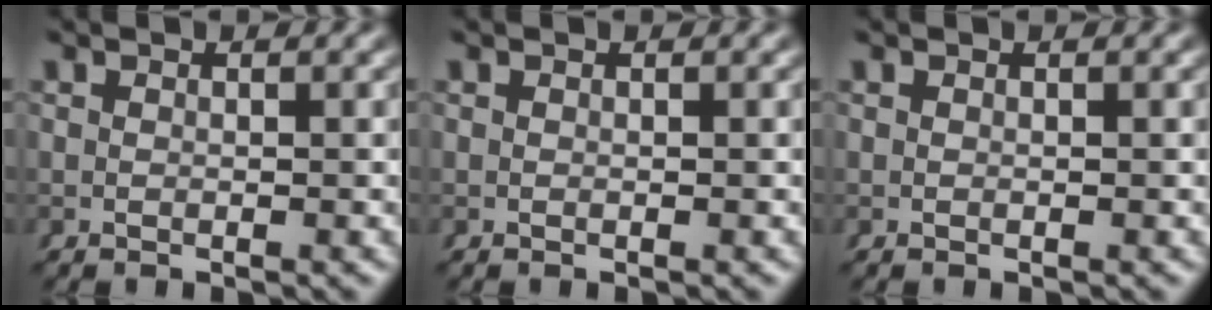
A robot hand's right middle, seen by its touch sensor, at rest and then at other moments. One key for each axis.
{"total": 0.0}
{"total": 0.0}